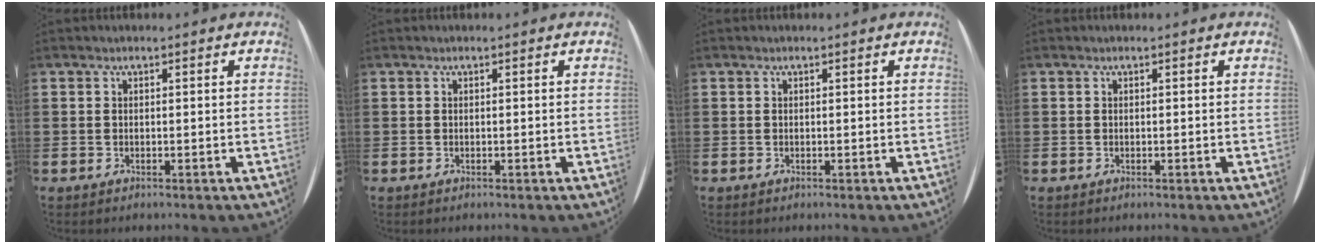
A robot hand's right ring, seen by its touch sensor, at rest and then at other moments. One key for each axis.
{"total": 0.0}
{"total": 0.0}
{"total": 0.0}